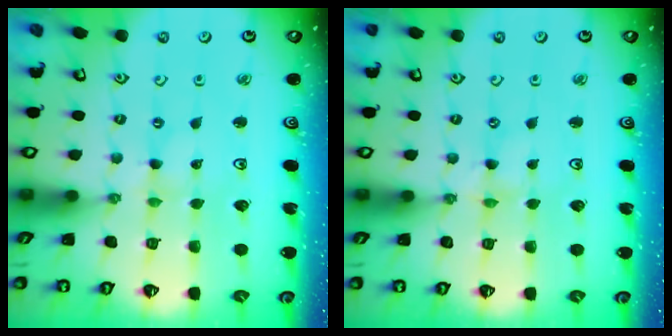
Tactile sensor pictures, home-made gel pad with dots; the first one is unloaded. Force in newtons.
{"total": 0.0}